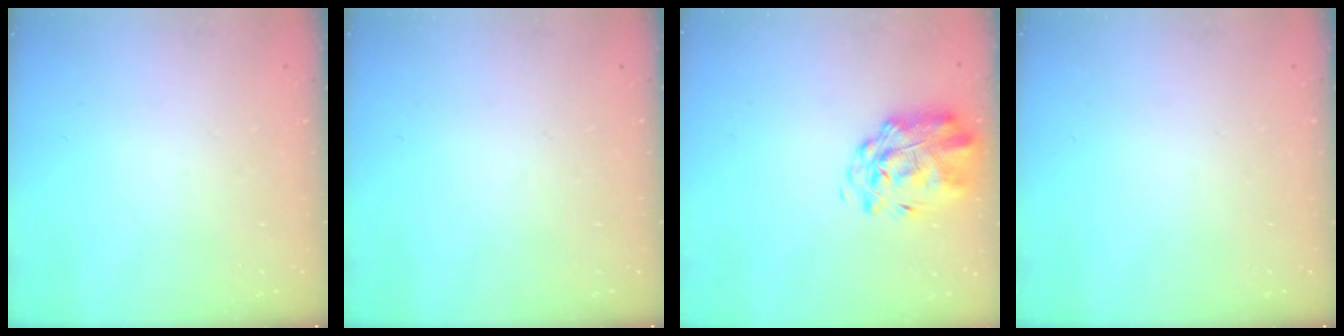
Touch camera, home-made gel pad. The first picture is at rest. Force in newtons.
{"total": 0.0}
{"total": 3.3, "press": 2.8, "slide": 1.7}
{"total": 0.0}